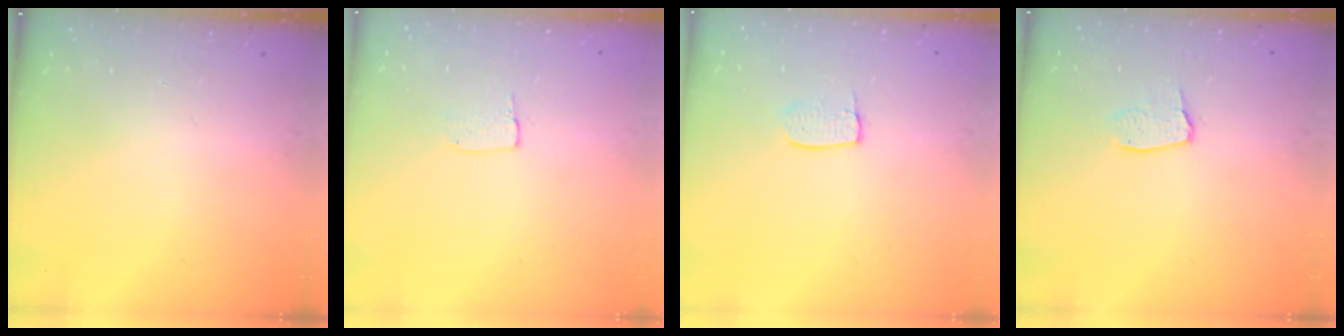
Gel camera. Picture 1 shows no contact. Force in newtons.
{"total": 3.7, "press": 3.7, "slide": 0.2}
{"total": 4.8, "press": 4.8, "slide": 0.3}
{"total": 3.0, "press": 3.0, "slide": 0.2}